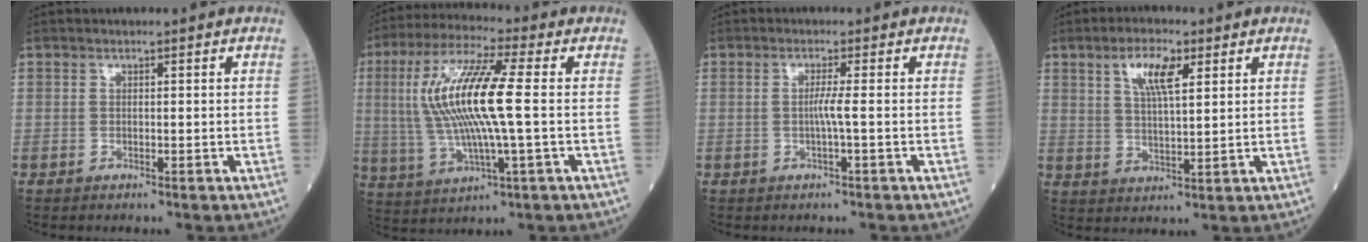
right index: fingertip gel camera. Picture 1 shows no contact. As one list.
[{"total": 14.7, "force": [1.1, 1.6, 14.6], "torque": [-0.311, 0.012, 0.019]}, {"total": 1.9, "force": [-0.3, -0.6, 1.8], "torque": [-0.035, -0.001, -0.008]}, {"total": 6.6, "force": [3.2, 1.8, 5.5], "torque": [-0.106, 0.005, 0.058]}]